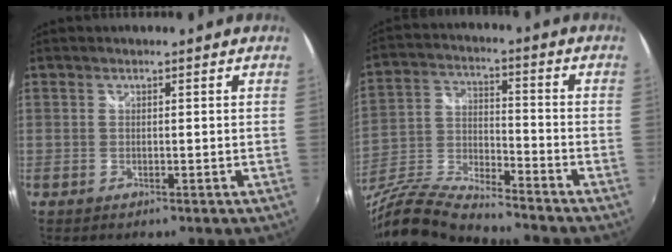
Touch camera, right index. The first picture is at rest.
{"total": 16.0, "force": [-13.6, 2.5, 8.0], "torque": [-0.183, -0.028, -0.264]}